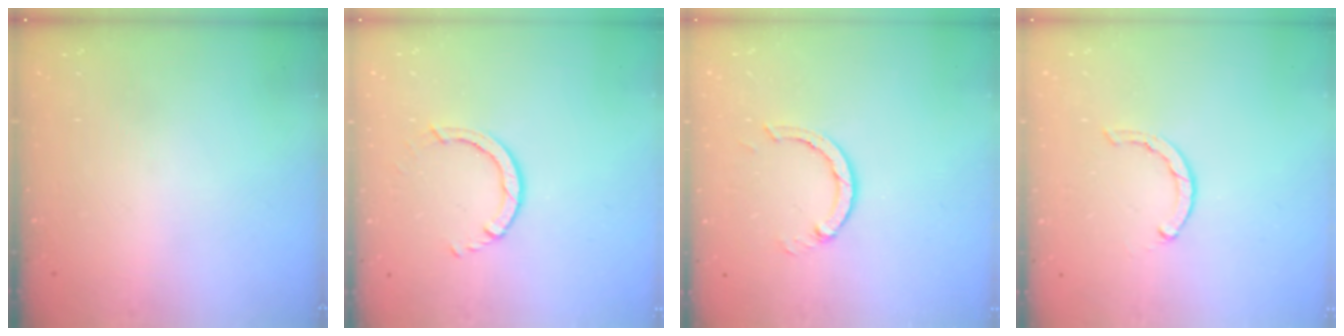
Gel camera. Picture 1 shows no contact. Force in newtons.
{"total": 3.1, "press": 3.1, "slide": 0.3}
{"total": 3.7, "press": 3.7, "slide": 0.1}
{"total": 1.6, "press": 1.5, "slide": 0.4}